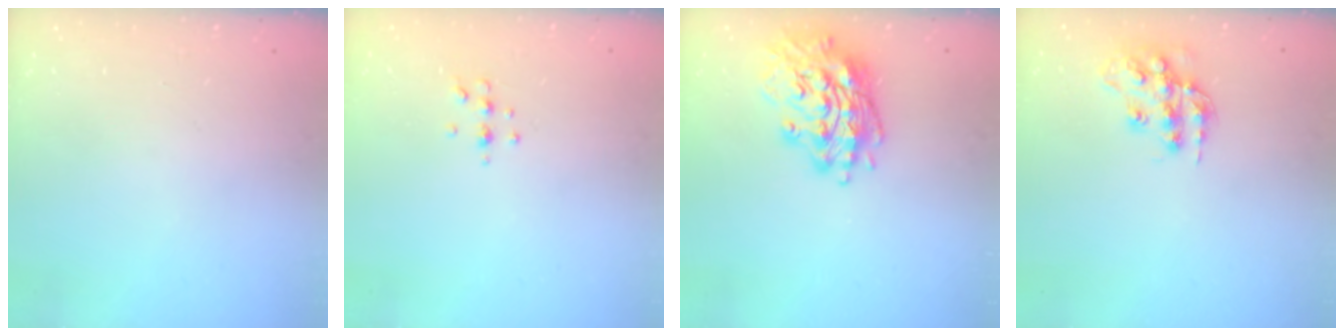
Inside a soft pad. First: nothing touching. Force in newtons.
{"total": 5.2, "press": 5.0, "slide": 1.1}
{"total": 17.1, "press": 16.9, "slide": 2.4}
{"total": 14.2, "press": 14.2, "slide": 0.9}